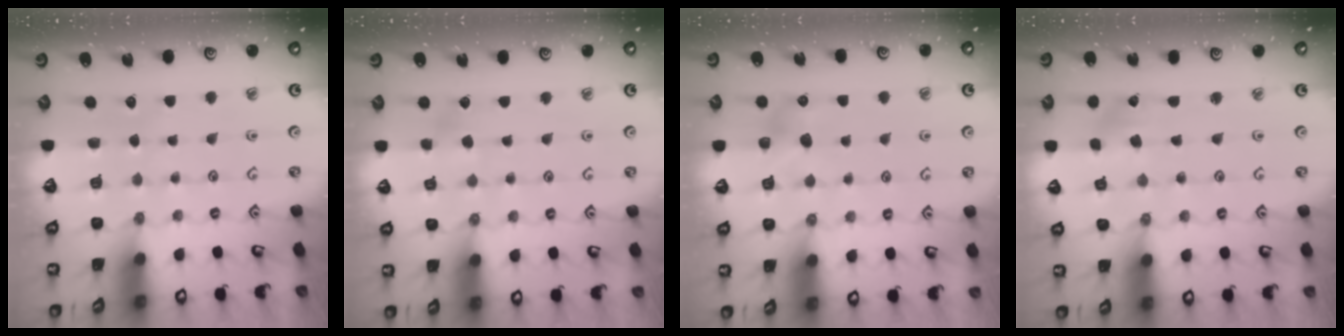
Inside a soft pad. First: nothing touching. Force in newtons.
{"total": 2.9, "press": 2.8, "slide": 0.9}
{"total": 5.8, "press": 5.8, "slide": 0.4}
{"total": 2.4, "press": 2.3, "slide": 0.4}